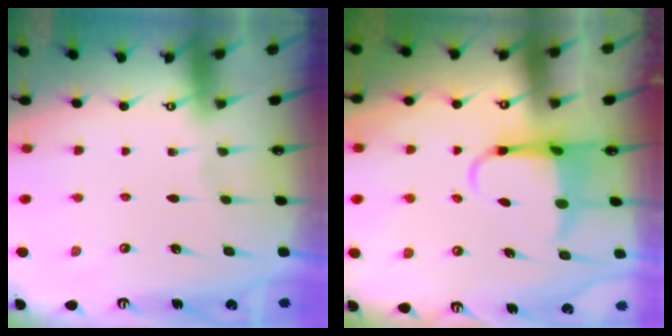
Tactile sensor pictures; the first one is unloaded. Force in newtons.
{"total": 5.9, "press": 5.7, "slide": 1.4}